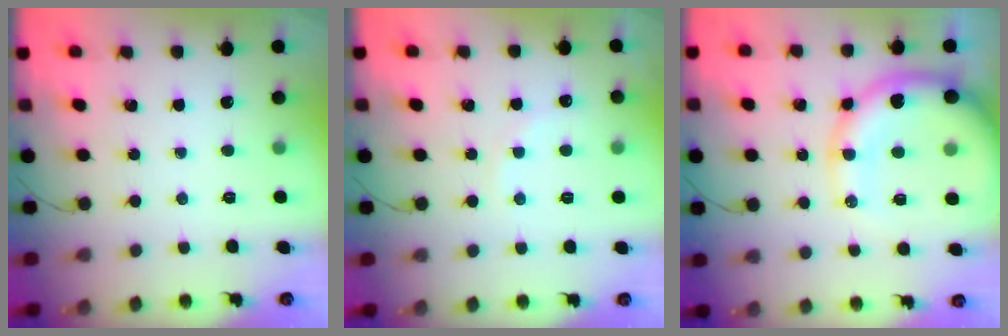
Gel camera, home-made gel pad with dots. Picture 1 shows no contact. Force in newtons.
{"total": 5.5, "press": 5.4, "slide": 1.1}
{"total": 17.3, "press": 17.0, "slide": 3.6}